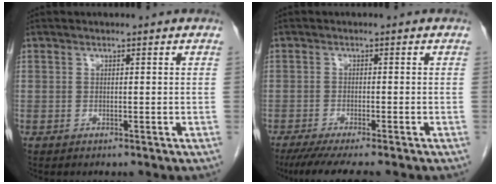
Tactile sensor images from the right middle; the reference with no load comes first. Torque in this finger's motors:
{"motor_torque": [0.48, -0.32, 0.09, 0.05]}